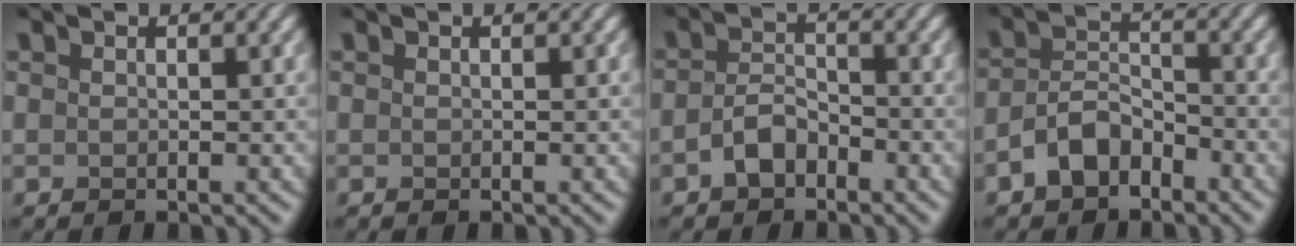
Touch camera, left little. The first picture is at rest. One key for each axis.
{"total": 0.0}
{"total": 2.7, "fx": -2.0, "fy": 1.3, "fz": 1.3, "tx": -0.026, "ty": 0.007, "tz": -0.041}
{"total": 3.9, "fx": -2.8, "fy": 2.0, "fz": 1.8, "tx": -0.033, "ty": 0.007, "tz": -0.059}